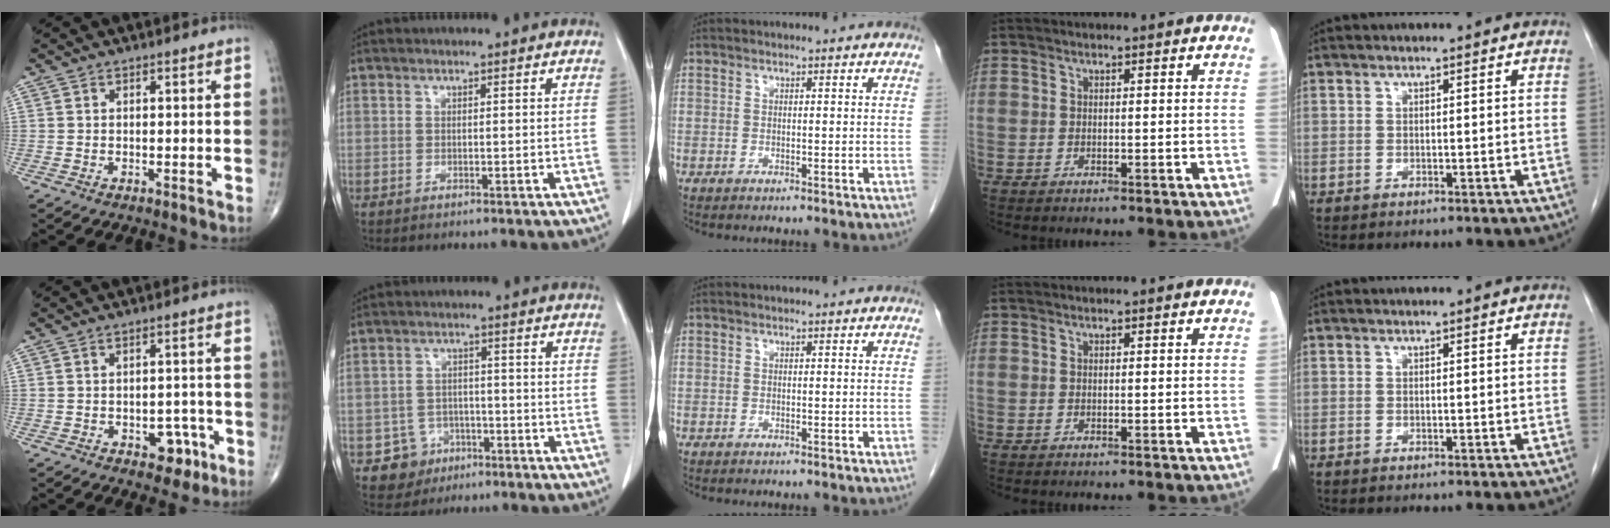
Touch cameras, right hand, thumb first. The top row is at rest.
{"thumb": {"total": 5.5, "force": [-2.4, 3.5, 3.4], "torque": [-0.016, 0.018, -0.026]}, "index": {"total": 5.2, "force": [-2.5, 4.6, 0.2], "torque": [0.003, 0.014, -0.035]}}